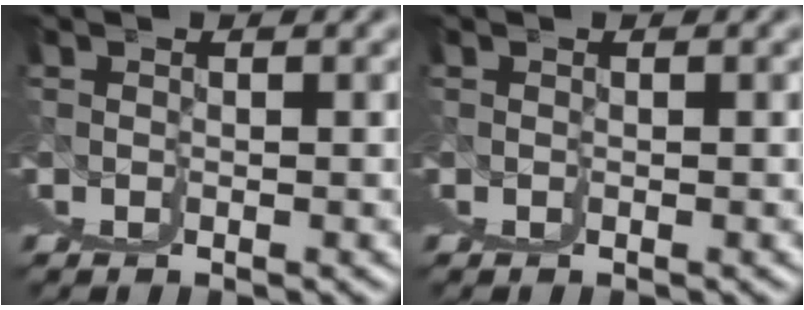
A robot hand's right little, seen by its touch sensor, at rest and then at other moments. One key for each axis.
{"total": 0.0}